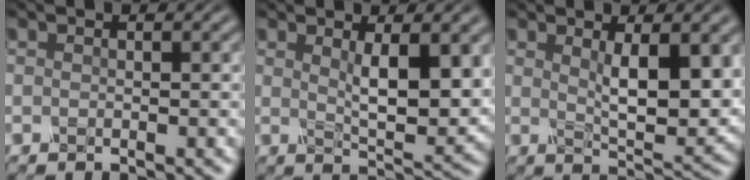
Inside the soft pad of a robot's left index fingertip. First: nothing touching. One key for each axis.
{"total": 5.4, "fx": 1.5, "fy": 1.5, "fz": 4.9, "tx": -0.081, "ty": -0.008, "tz": 0.032}
{"total": 6.1, "fx": 1.5, "fy": 1.7, "fz": 5.6, "tx": -0.088, "ty": -0.008, "tz": 0.032}